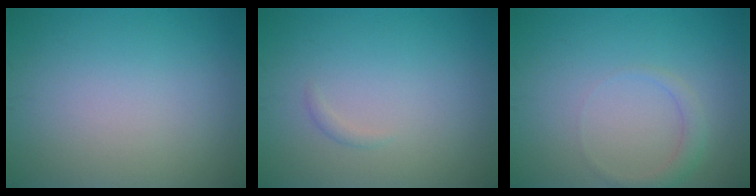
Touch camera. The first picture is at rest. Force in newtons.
{"total": 0.6, "press": 0.5, "slide": 0.1}
{"total": 1.5, "press": 1.5, "slide": 0.1}